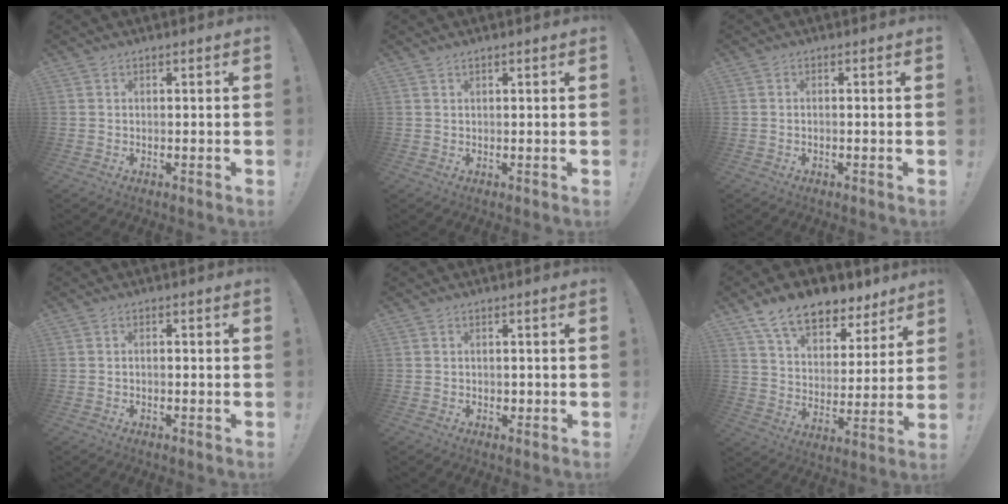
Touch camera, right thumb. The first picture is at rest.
{"total": 0.9, "force": [0.7, 0.2, 0.5], "torque": [-0.017, 0.003, 0.014]}
{"total": 0.5, "force": [-0.4, 0.2, 0.3], "torque": [-0.012, 0.003, -0.005]}
{"total": 1.1, "force": [-0.9, 0.3, 0.6], "torque": [-0.010, 0.003, -0.016]}
{"total": 1.0, "force": [0.1, 1.0, 0.3], "torque": [-0.004, 0.004, 0.002]}
{"total": 14.6, "force": [10.9, 7.4, 6.4], "torque": [-0.115, -0.070, 0.199]}